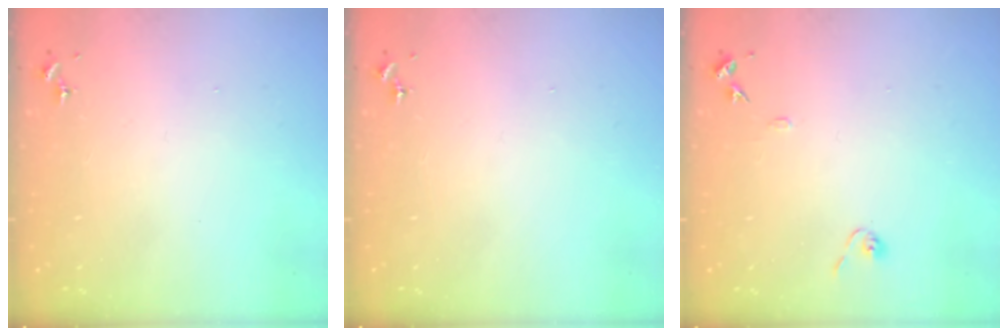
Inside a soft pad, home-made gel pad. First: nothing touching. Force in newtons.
{"total": 0.0}
{"total": 7.9, "press": 7.9, "slide": 0.8}